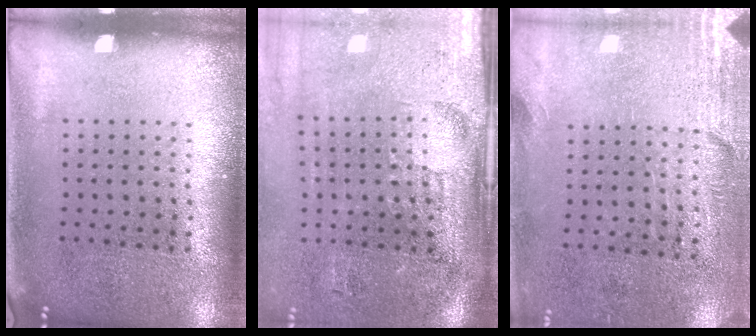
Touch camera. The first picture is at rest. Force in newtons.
{"total": 4.7, "press": 3.9, "slide": 2.6}
{"total": 2.8, "press": 2.4, "slide": 1.4}